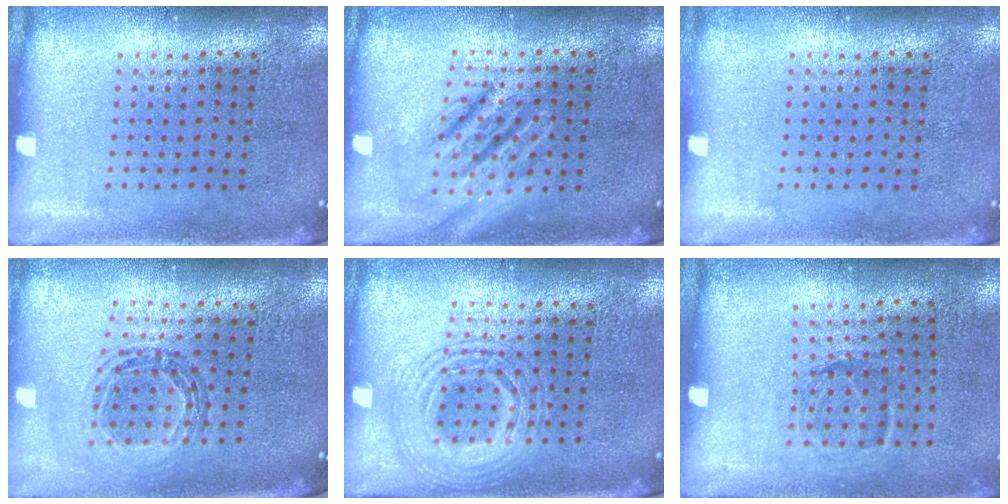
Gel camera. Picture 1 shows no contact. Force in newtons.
{"total": 2.2, "press": 2.2, "slide": 0.3}
{"total": 0.0}
{"total": 0.8, "press": 0.8, "slide": 0.1}
{"total": 2.7, "press": 2.7, "slide": 0.3}
{"total": 1.2, "press": 0.8, "slide": 0.8}